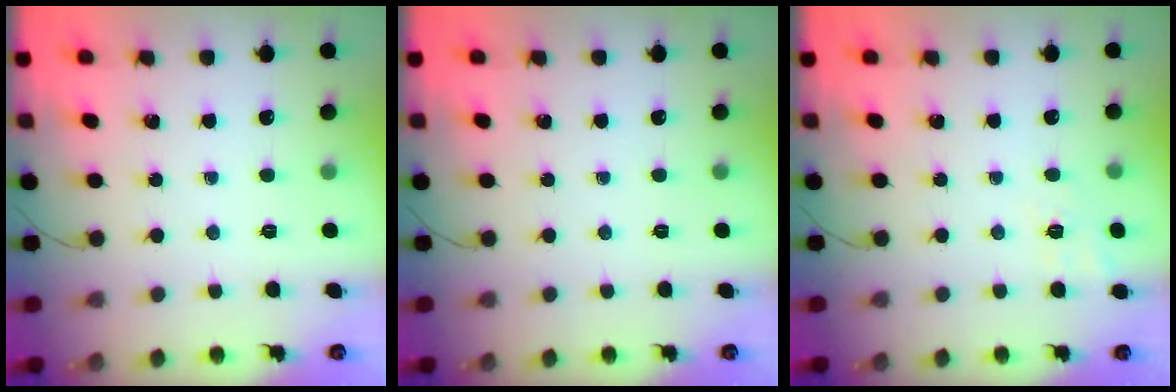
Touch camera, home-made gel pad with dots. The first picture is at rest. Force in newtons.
{"total": 0.0}
{"total": 7.2, "press": 6.9, "slide": 2.2}